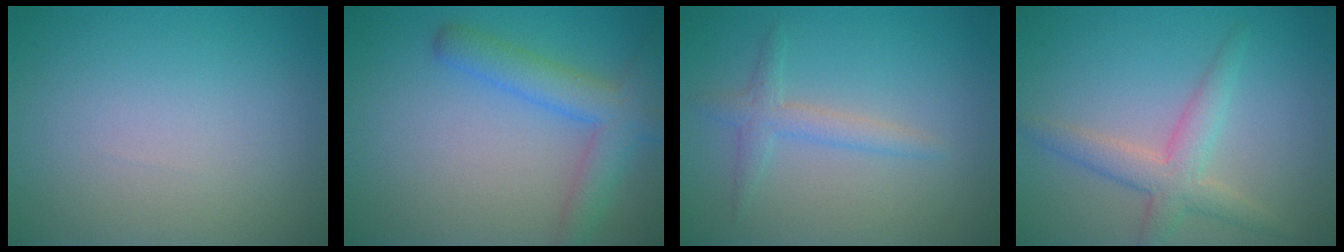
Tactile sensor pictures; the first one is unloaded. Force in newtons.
{"total": 4.4, "press": 4.4, "slide": 0.2}
{"total": 2.0, "press": 2.0, "slide": 0.1}
{"total": 3.5, "press": 3.5, "slide": 0.1}